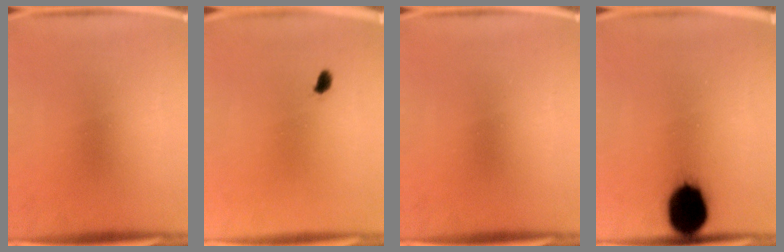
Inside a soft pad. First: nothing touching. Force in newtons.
{"total": 1.4}
{"total": 0.0}
{"total": 13.9}